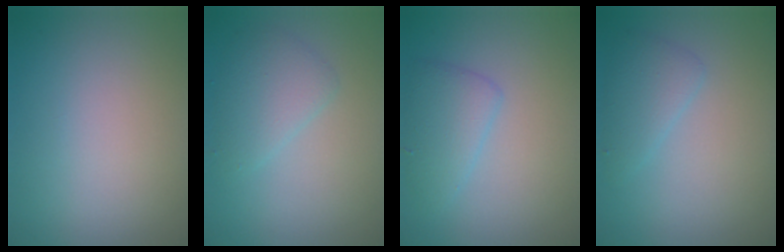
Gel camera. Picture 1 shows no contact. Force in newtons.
{"total": 2.6, "press": 2.6, "slide": 0.1}
{"total": 2.8, "press": 2.8, "slide": 0.3}
{"total": 2.1, "press": 2.1, "slide": 0.1}